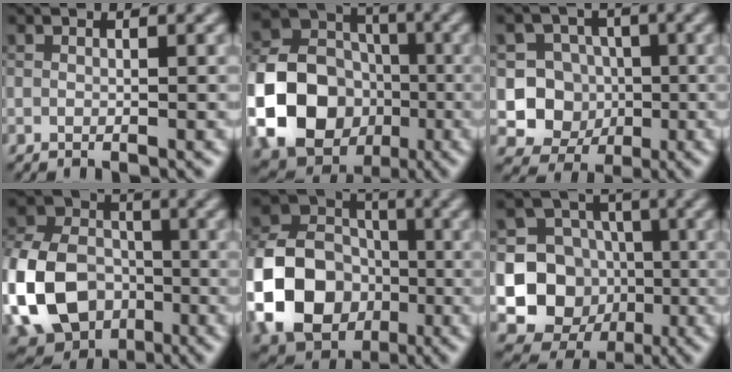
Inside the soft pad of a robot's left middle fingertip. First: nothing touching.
{"total": 20.7, "force": [-5.5, 18.5, 7.5], "torque": [-0.177, -0.042, -0.125]}
{"total": 6.8, "force": [-1.0, 6.4, 1.9], "torque": [-0.006, 0.008, -0.042]}
{"total": 12.5, "force": [-4.0, 9.4, 7.2], "torque": [-0.169, -0.021, -0.080]}
{"total": 13.3, "force": [-3.7, 10.6, 7.2], "torque": [-0.156, -0.022, -0.081]}
{"total": 9.9, "force": [-2.1, 9.2, 3.0], "torque": [-0.043, -0.004, -0.053]}